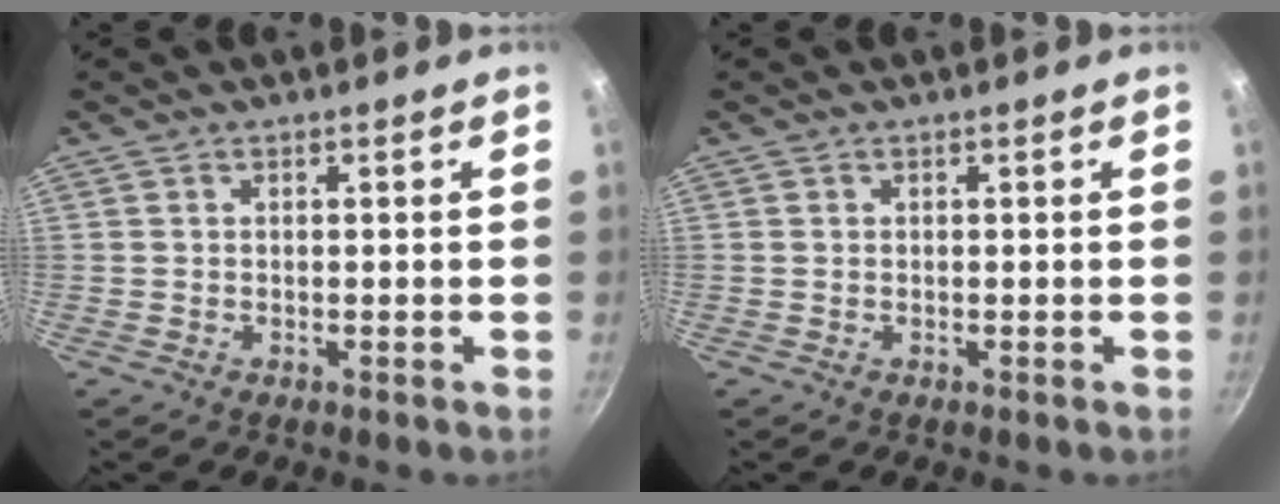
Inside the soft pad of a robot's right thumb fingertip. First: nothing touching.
{"total": 0.0}